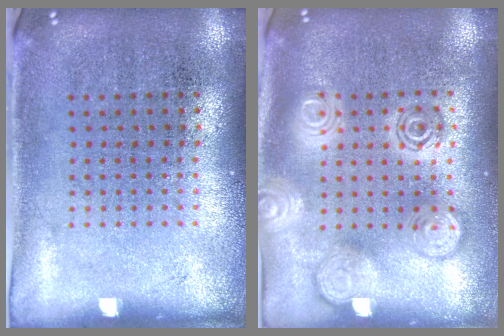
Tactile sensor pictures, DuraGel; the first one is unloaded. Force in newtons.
{"total": 2.6, "press": 2.6, "slide": 0.3}